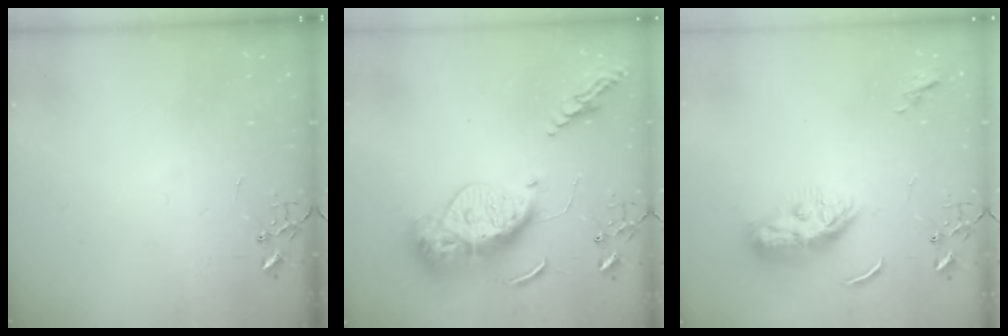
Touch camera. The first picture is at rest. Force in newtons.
{"total": 18.2, "press": 18.1, "slide": 1.5}
{"total": 9.3, "press": 9.2, "slide": 1.2}